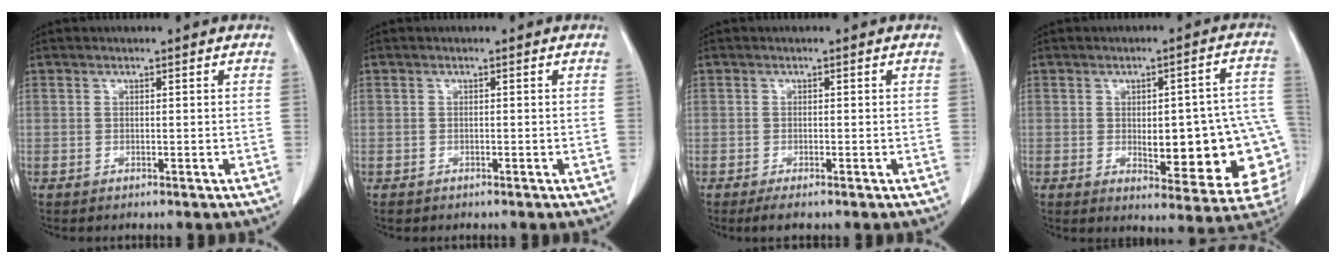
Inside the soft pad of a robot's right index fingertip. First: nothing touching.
{"total": 0.6, "force": [-0.3, 0.5, 0.0], "torque": [0.000, 0.005, -0.004]}
{"total": 1.7, "force": [-0.9, 0.6, 1.3], "torque": [-0.025, -0.002, -0.014]}
{"total": 18.3, "force": [-2.8, 5.8, 17.1], "torque": [-0.135, 0.026, -0.010]}